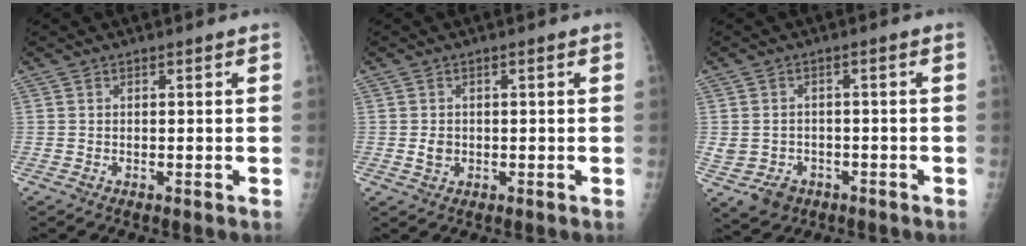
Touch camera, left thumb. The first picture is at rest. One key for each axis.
{"total": 2.1, "fx": -0.2, "fy": 1.7, "fz": 1.2, "tx": -0.014, "ty": 0.001, "tz": -0.001}
{"total": 7.5, "fx": -3.0, "fy": 6.3, "fz": 2.7, "tx": -0.061, "ty": 0.020, "tz": -0.032}